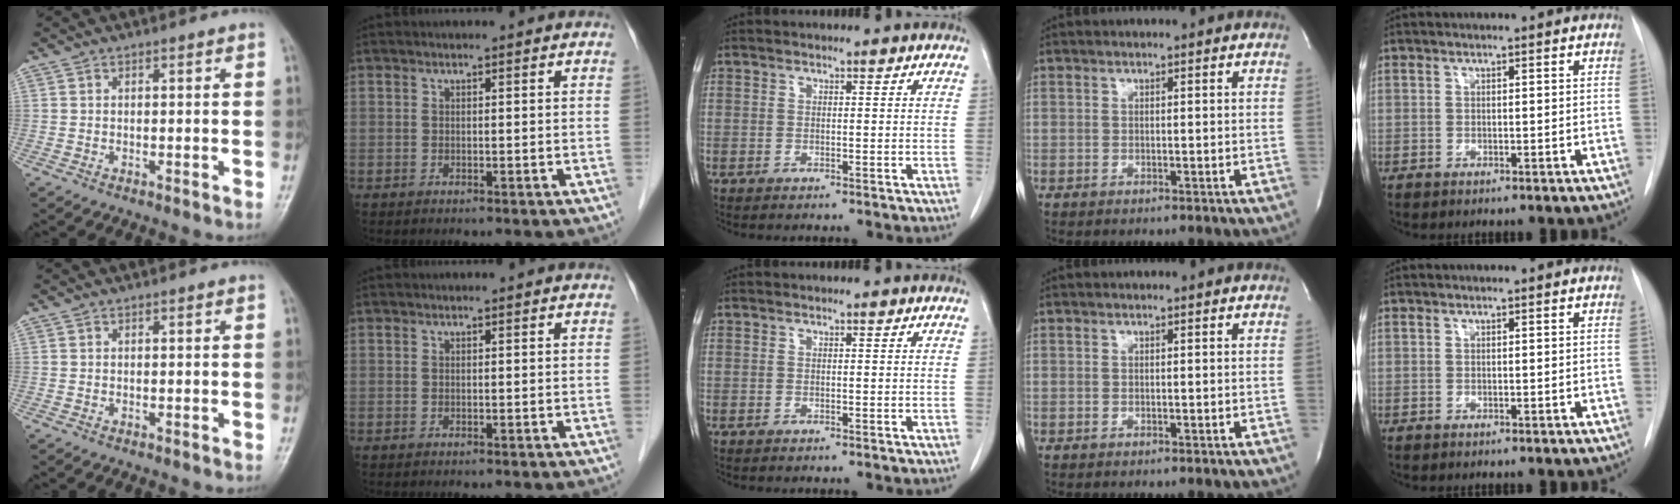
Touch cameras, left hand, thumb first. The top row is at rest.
{}